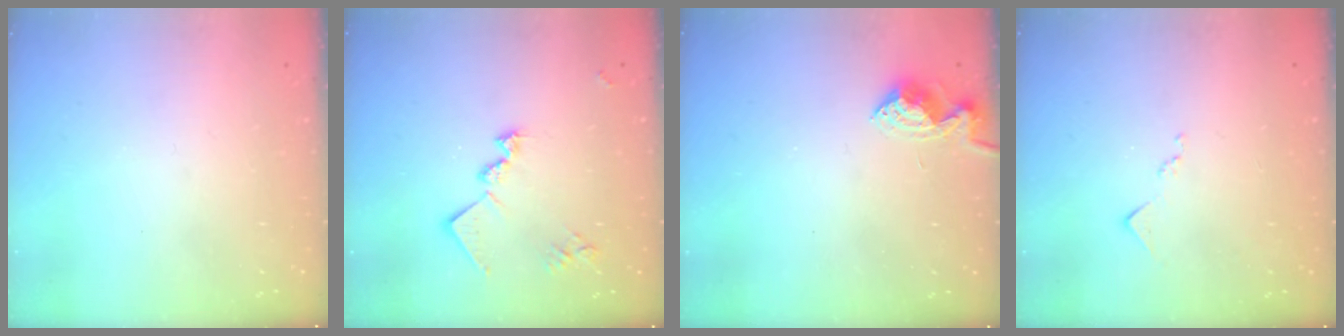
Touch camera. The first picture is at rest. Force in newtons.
{"total": 13.0, "press": 13.0, "slide": 0.3}
{"total": 7.6, "press": 7.6, "slide": 0.4}
{"total": 6.6, "press": 6.6, "slide": 0.7}